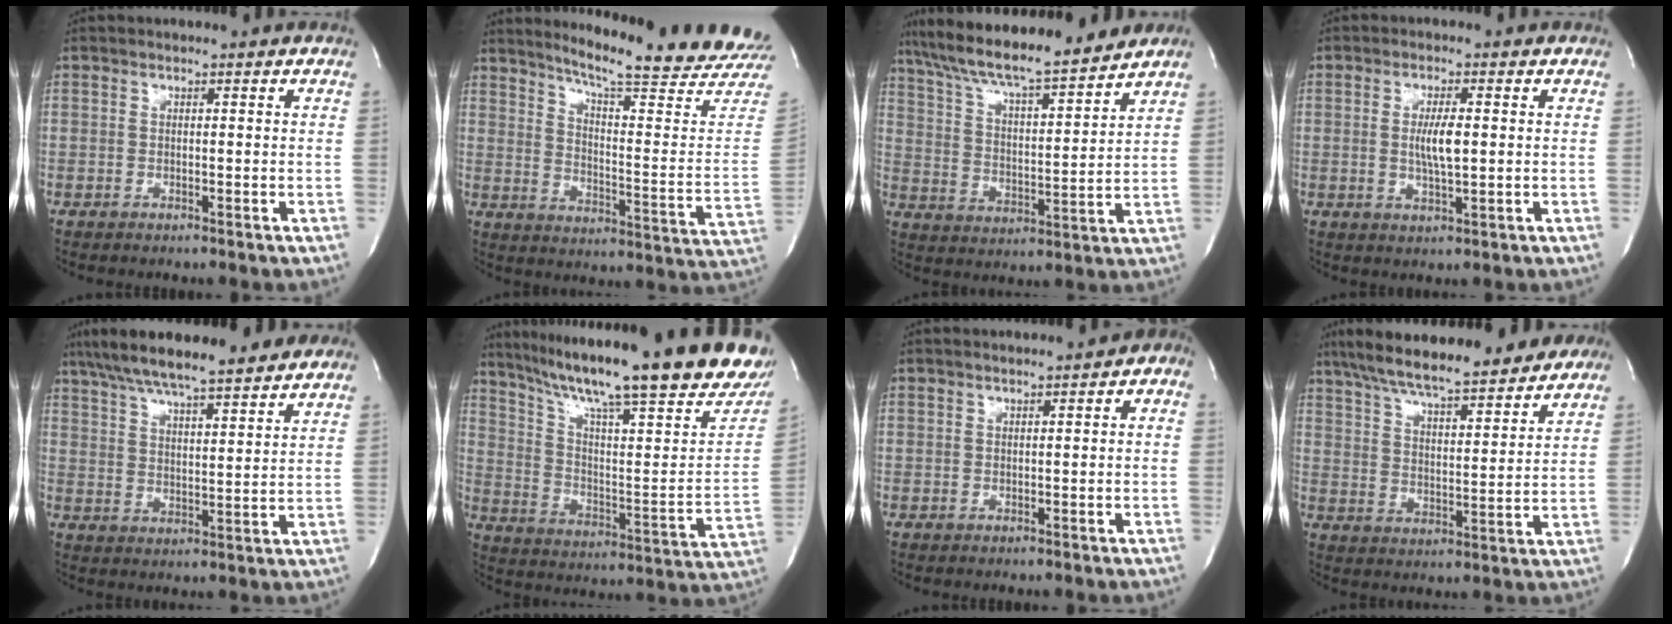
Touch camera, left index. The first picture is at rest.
{"total": 22.3, "force": [20.3, -0.5, 9.4], "torque": [-0.142, -0.108, 0.252]}
{"total": 17.8, "force": [15.5, 1.7, 8.7], "torque": [-0.157, 0.016, 0.250]}
{"total": 4.6, "force": [0.2, 0.8, 4.6], "torque": [-0.086, -0.002, 0.002]}
{"total": 17.7, "force": [14.5, 2.8, 9.8], "torque": [-0.171, 0.034, 0.218]}
{"total": 33.1, "force": [24.5, 4.4, 21.8], "torque": [-0.302, -0.038, 0.336]}
{"total": 2.6, "force": [0.2, 1.0, 2.4], "torque": [-0.028, 0.014, -0.001]}
{"total": 19.9, "force": [16.3, 3.9, 10.7], "torque": [-0.177, 0.028, 0.239]}